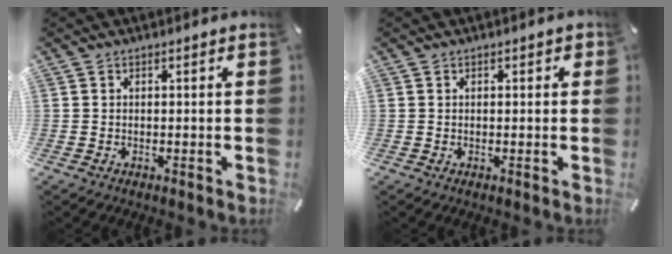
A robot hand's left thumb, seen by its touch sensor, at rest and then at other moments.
{"total": 0.7, "force": [0.1, 0.4, 0.5], "torque": [-0.001, 0.001, -0.001]}